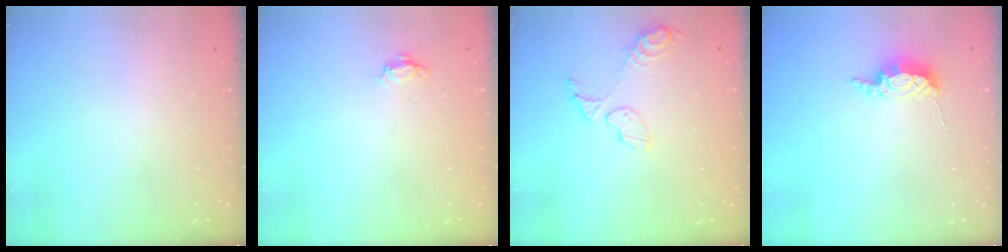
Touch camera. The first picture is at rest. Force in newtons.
{"total": 3.4, "press": 3.3, "slide": 0.5}
{"total": 9.0, "press": 8.6, "slide": 2.5}
{"total": 6.3, "press": 6.2, "slide": 0.4}